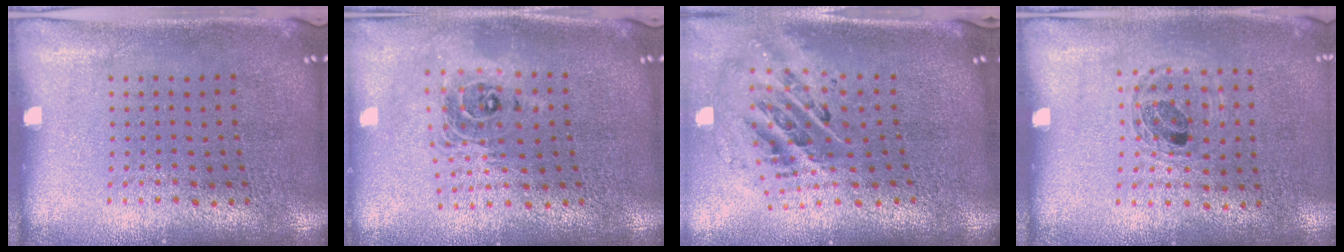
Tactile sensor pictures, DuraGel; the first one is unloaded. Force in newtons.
{"total": 1.9, "press": 1.5, "slide": 1.3}
{"total": 2.3, "press": 1.6, "slide": 1.7}
{"total": 0.9, "press": 0.9, "slide": 0.2}